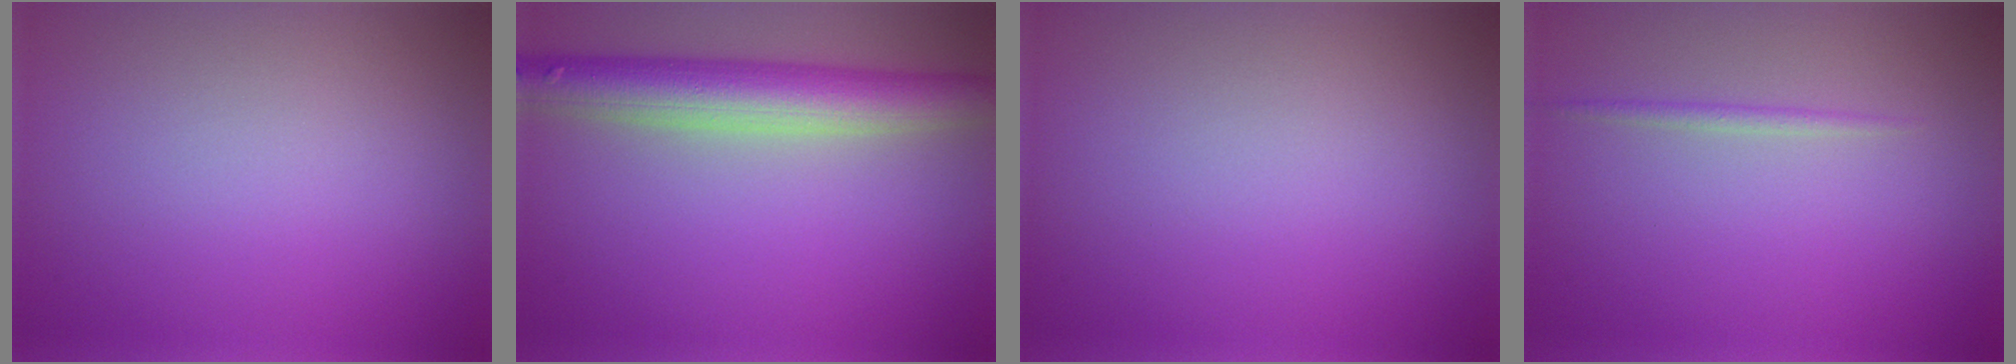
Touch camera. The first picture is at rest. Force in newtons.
{"total": 6.6, "press": 6.6, "slide": 0.4}
{"total": 0.0}
{"total": 0.8, "press": 0.8, "slide": 0.0}